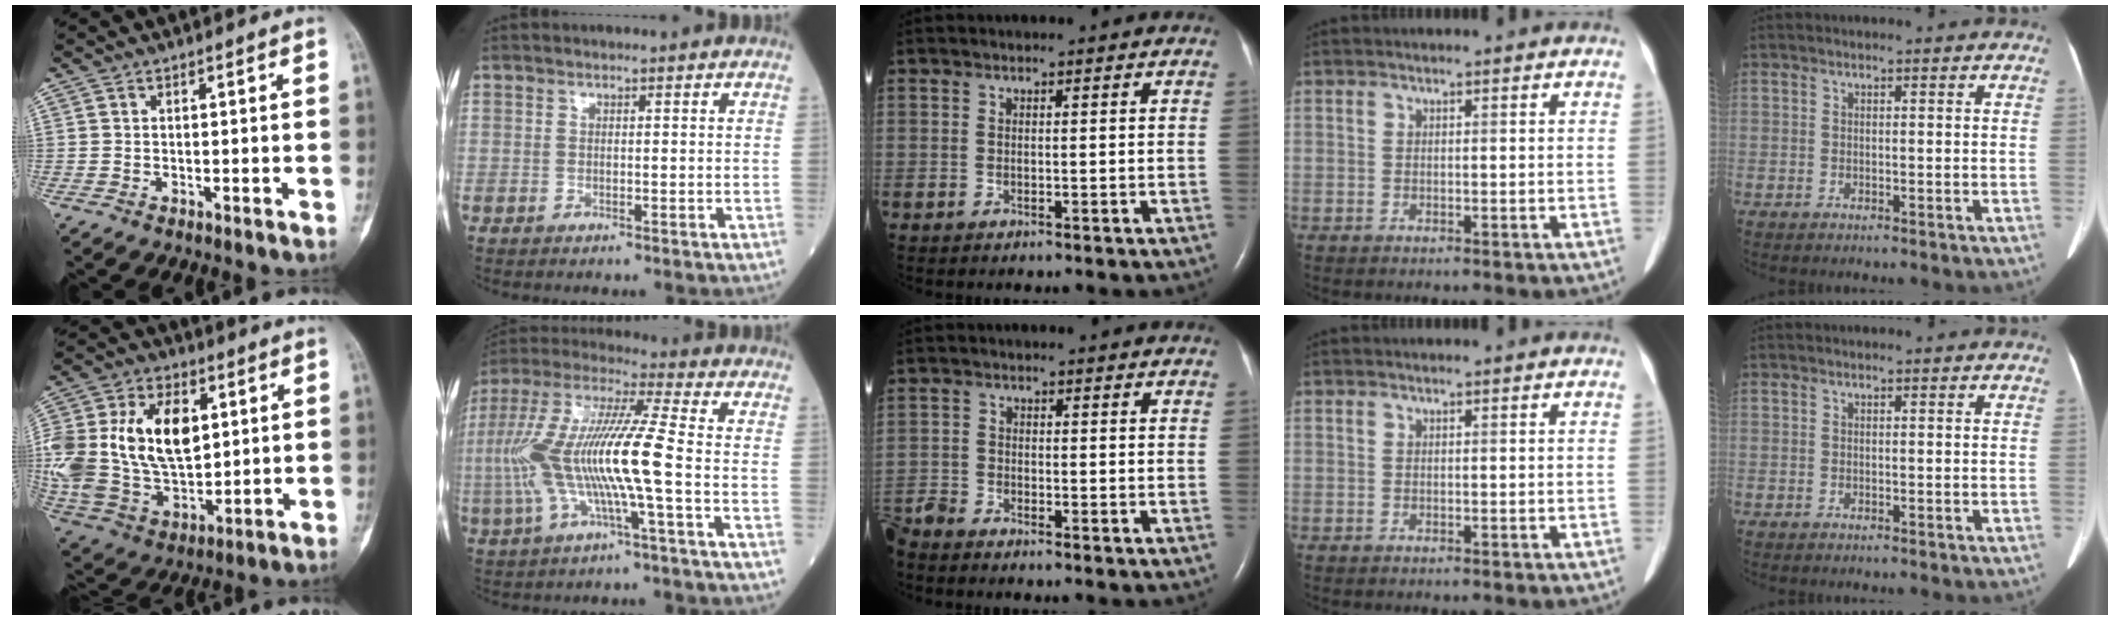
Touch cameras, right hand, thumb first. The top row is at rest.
{"thumb": {"total": 25.9, "force": [4.8, 16.8, 19.1], "torque": [-0.397, 0.005, 0.101]}, "index": {"total": 16.6, "force": [-2.6, 1.4, 16.4], "torque": [-0.350, 0.004, -0.055]}, "middle": {"total": 3.9, "force": [-3.8, 0.5, 0.8], "torque": [-0.015, -0.015, -0.079]}}